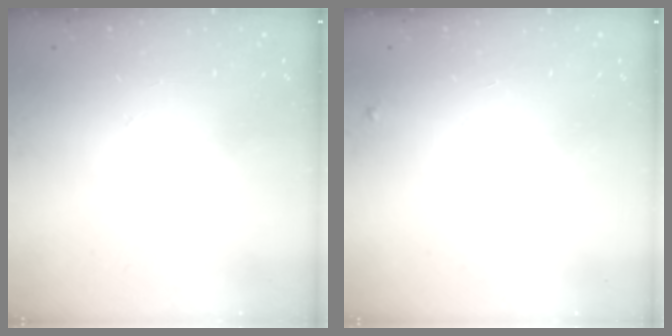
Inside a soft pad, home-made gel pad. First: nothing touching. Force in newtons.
{"total": 2.7, "press": 2.7, "slide": 0.2}